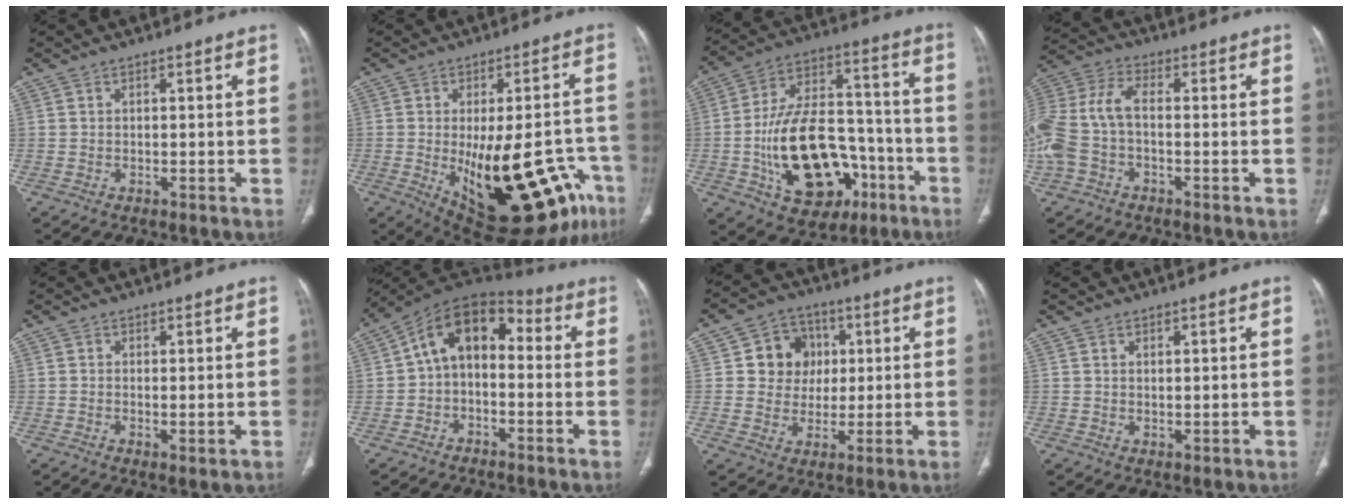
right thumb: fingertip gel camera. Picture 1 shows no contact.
{"total": 27.2, "force": [-10.0, 11.7, 22.5], "torque": [-0.241, 0.007, -0.112]}
{"total": 24.1, "force": [-7.7, 14.7, 17.5], "torque": [-0.280, 0.052, -0.103]}
{"total": 12.6, "force": [-2.0, 7.3, 10.1], "torque": [-0.245, 0.031, -0.039]}
{"total": 1.3, "force": [0.1, 0.5, 1.2], "torque": [-0.028, -0.008, 0.003]}
{"total": 11.6, "force": [0.1, 7.6, 8.7], "torque": [-0.113, 0.046, -0.016]}
{"total": 9.6, "force": [2.0, 8.8, 3.3], "torque": [-0.003, 0.003, 0.033]}
{"total": 1.1, "force": [0.9, 0.5, 0.6], "torque": [-0.004, -0.007, 0.015]}